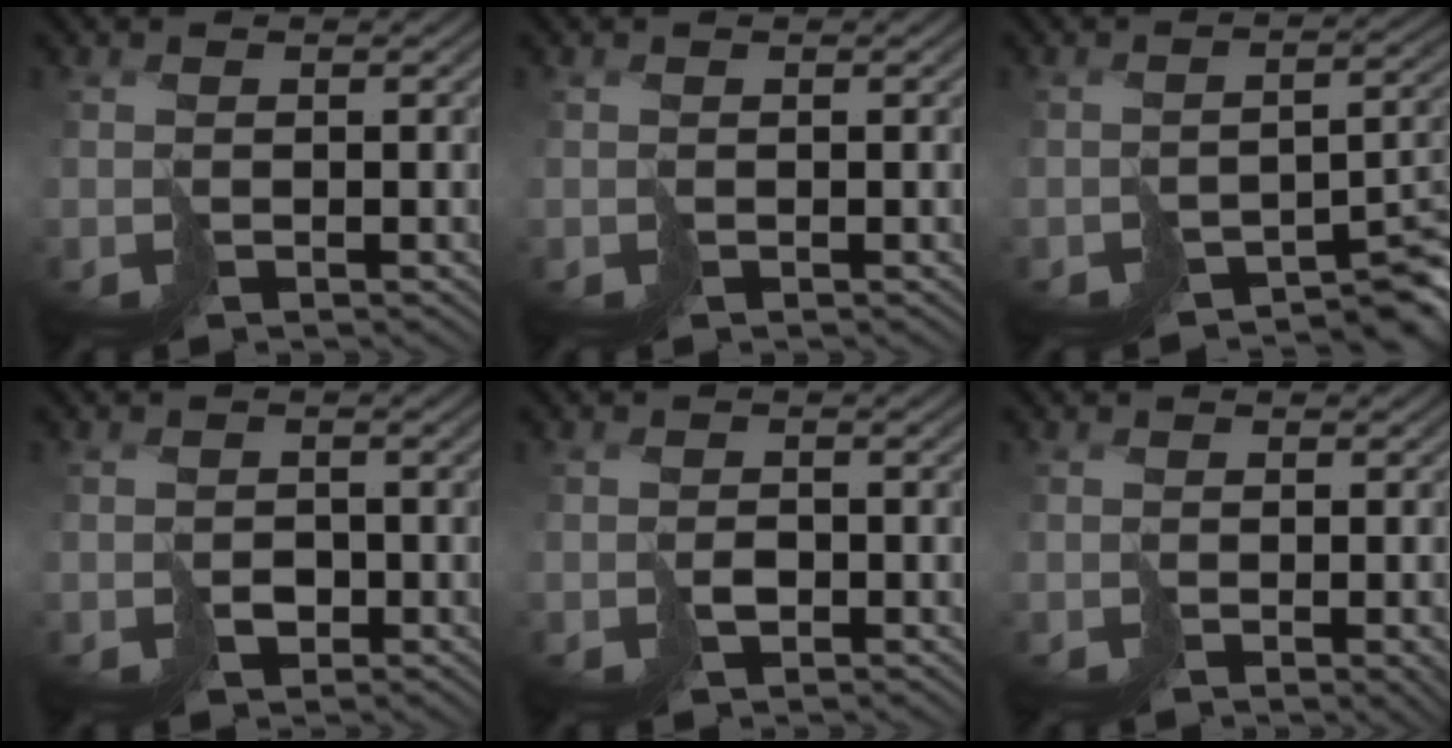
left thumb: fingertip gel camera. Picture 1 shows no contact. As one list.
[{"total": 0.0}, {"total": 7.1, "force": [-5.1, 2.2, 4.5], "torque": [-0.054, -0.011, -0.078]}, {"total": 1.5, "force": [-0.6, 1.3, 0.7], "torque": [-0.008, -0.003, -0.009]}, {"total": 1.1, "force": [-0.4, 0.8, 0.6], "torque": [-0.008, 0.000, -0.006]}, {"total": 2.8, "force": [-1.2, 0.7, 2.4], "torque": [-0.036, -0.005, -0.014]}]